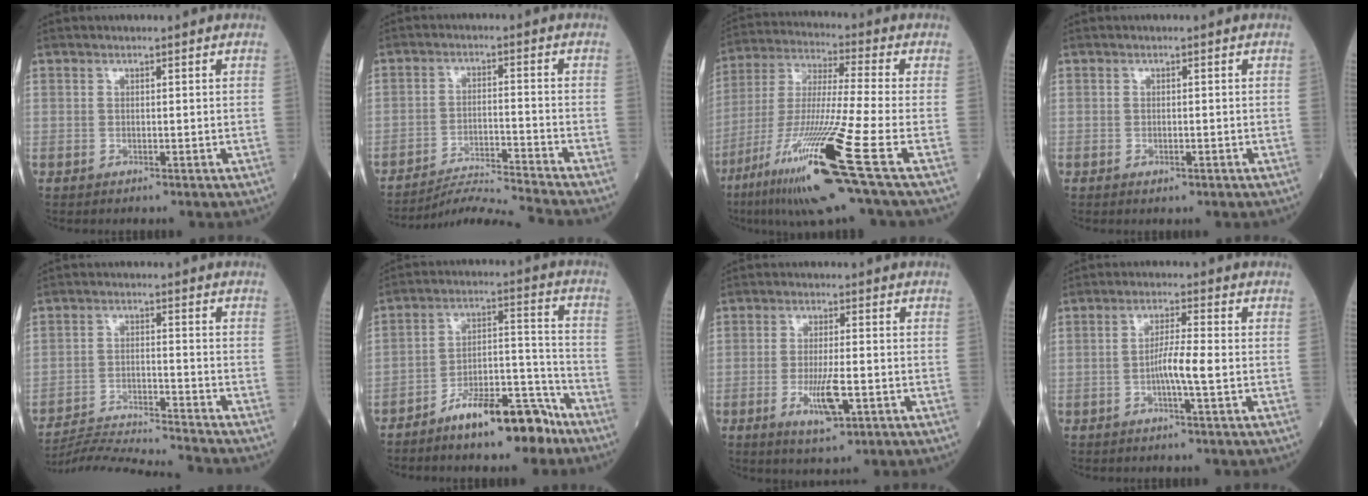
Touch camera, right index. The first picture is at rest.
{"total": 9.8, "force": [-9.2, -3.3, 1.0], "torque": [-0.012, -0.007, -0.163]}
{"total": 19.9, "force": [-9.8, -1.2, 17.3], "torque": [-0.346, -0.050, -0.185]}
{"total": 0.9, "force": [-0.5, 0.5, 0.6], "torque": [-0.009, -0.001, -0.004]}
{"total": 13.0, "force": [-12.6, -2.1, 2.6], "torque": [-0.034, -0.009, -0.209]}
{"total": 11.6, "force": [-8.7, 3.2, 7.0], "torque": [-0.105, 0.027, -0.148]}
{"total": 6.6, "force": [-2.2, 1.4, 6.0], "torque": [-0.112, -0.010, -0.034]}
{"total": 4.6, "force": [-1.1, -0.2, 4.5], "torque": [-0.085, 0.004, -0.022]}